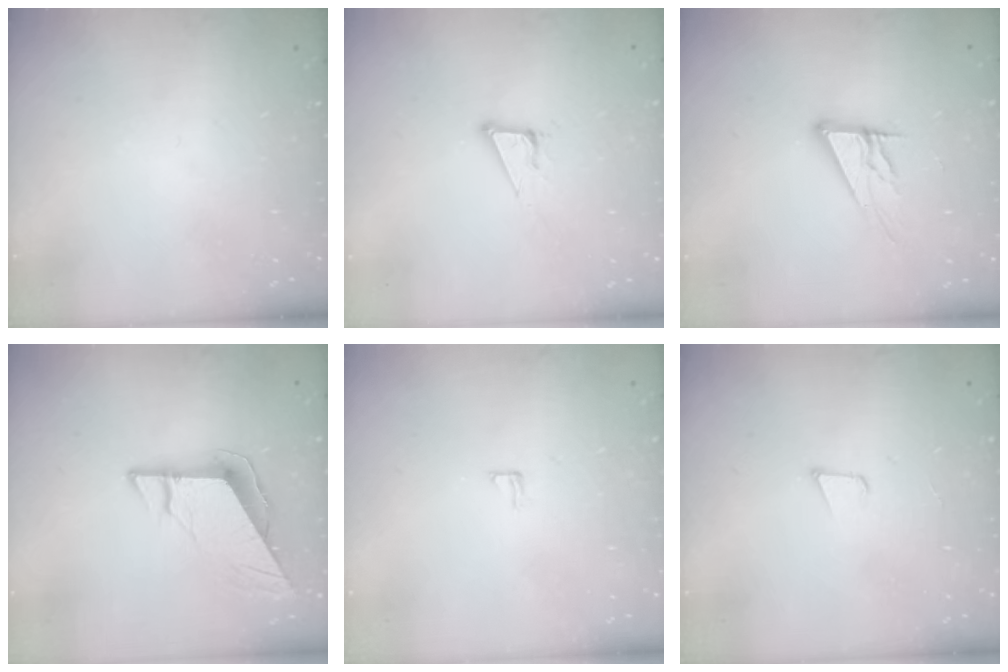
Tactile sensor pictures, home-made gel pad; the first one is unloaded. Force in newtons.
{"total": 7.2, "press": 6.8, "slide": 2.6}
{"total": 11.5, "press": 11.4, "slide": 1.9}
{"total": 9.1, "press": 9.1, "slide": 0.3}
{"total": 3.1, "press": 3.1, "slide": 0.2}
{"total": 3.2, "press": 1.9, "slide": 2.6}